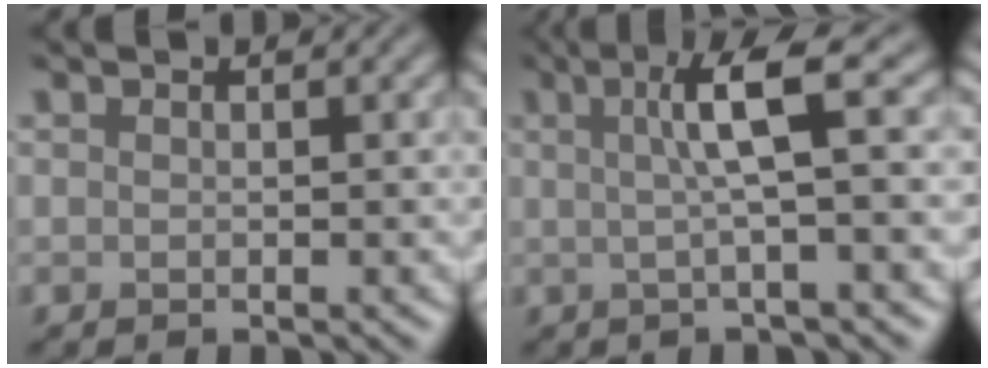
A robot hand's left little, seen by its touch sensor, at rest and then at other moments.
{"total": 4.5, "force": [0.6, 0.5, 4.4], "torque": [-0.076, 0.010, 0.007]}